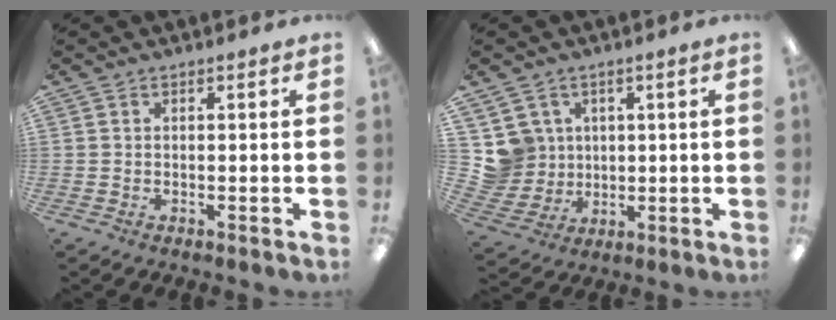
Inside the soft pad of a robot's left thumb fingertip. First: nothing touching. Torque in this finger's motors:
{"motor_torque": [-0.12, 0.12, 0.34, -0.38, 0.00]}